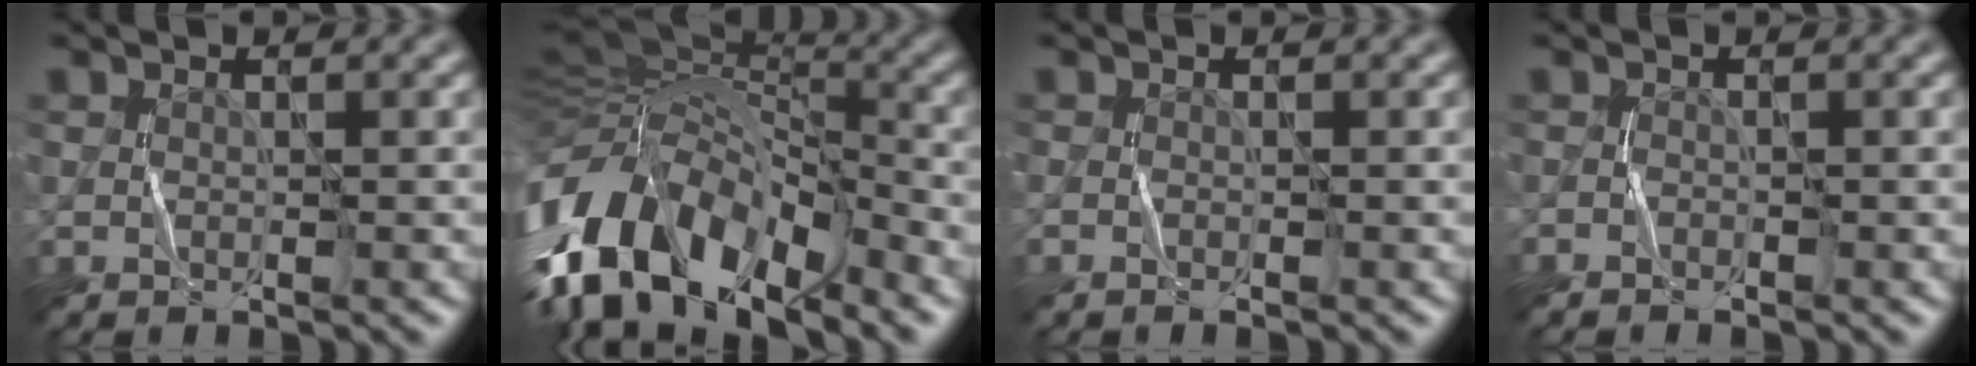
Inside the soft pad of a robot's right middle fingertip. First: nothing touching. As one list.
[{"total": 15.7, "force": [-7.1, 7.8, 11.6], "torque": [-0.245, -0.002, -0.130]}, {"total": 0.5, "force": [-0.5, 0.0, 0.2], "torque": [-0.005, -0.002, -0.009]}, {"total": 0.6, "force": [-0.6, 0.0, 0.0], "torque": [-0.001, 0.001, -0.012]}]